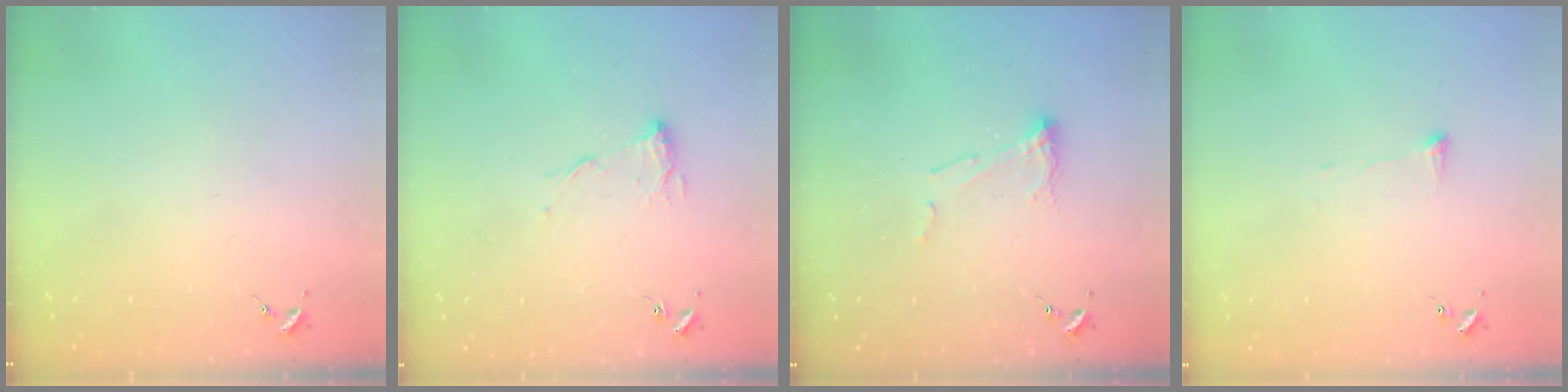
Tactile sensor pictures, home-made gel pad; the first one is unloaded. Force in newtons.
{"total": 7.9, "press": 7.9, "slide": 0.3}
{"total": 6.9, "press": 6.9, "slide": 0.2}
{"total": 3.1, "press": 3.1, "slide": 0.6}